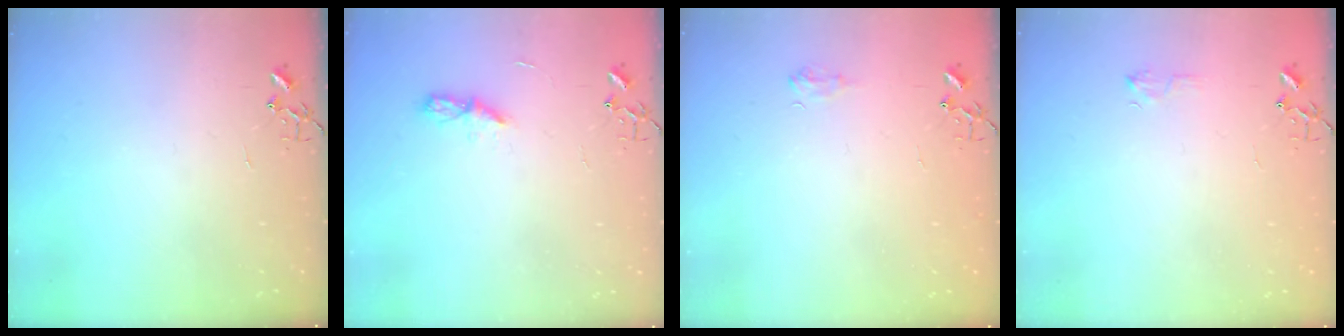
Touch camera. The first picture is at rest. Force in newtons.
{"total": 5.1, "press": 5.0, "slide": 0.6}
{"total": 6.0, "press": 5.9, "slide": 0.7}
{"total": 5.5, "press": 5.4, "slide": 0.8}